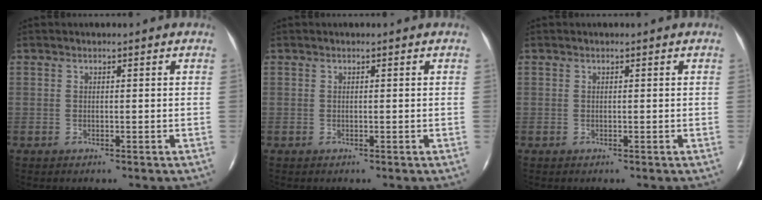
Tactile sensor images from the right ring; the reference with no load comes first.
{"total": 0.0}
{"total": 0.0}